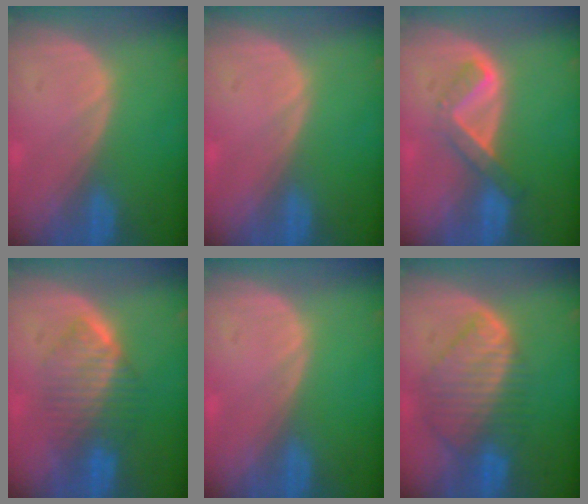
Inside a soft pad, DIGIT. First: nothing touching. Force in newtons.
{"total": 0.0}
{"total": 5.3, "press": 4.6, "slide": 2.6}
{"total": 6.4, "press": 6.4, "slide": 0.9}
{"total": 0.0}
{"total": 8.7, "press": 7.7, "slide": 4.2}